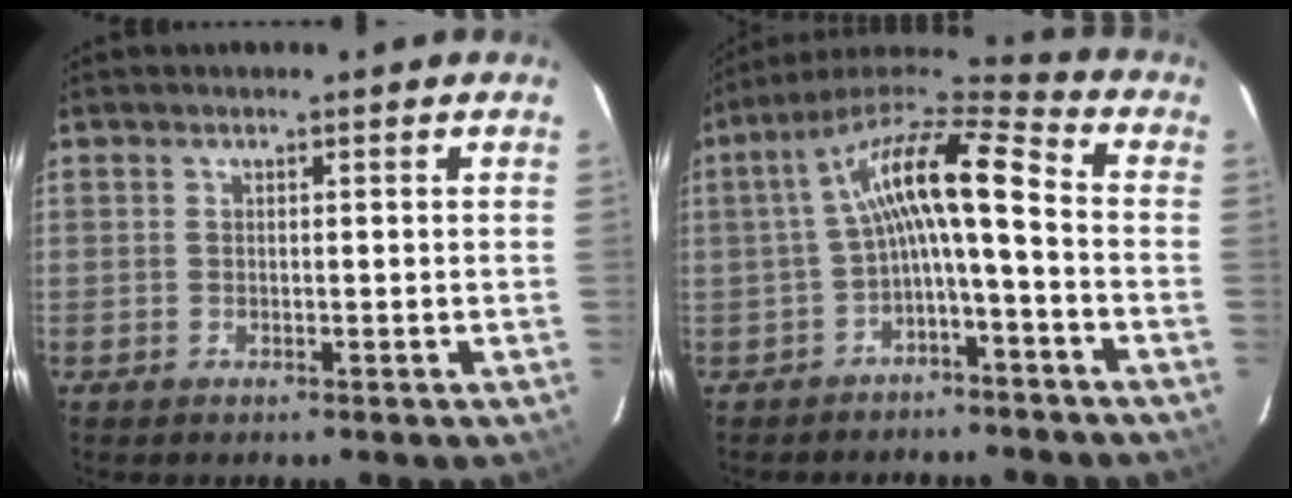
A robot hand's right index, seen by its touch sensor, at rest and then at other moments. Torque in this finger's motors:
{"motor_torque": [1.00, -0.58, 1.01, 0.21]}